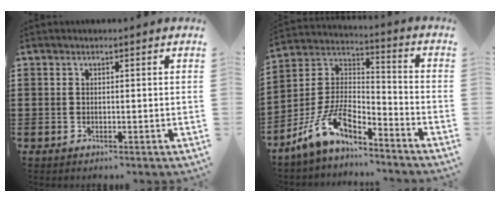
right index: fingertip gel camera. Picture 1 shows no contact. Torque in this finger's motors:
{"motor_torque": [1.75, 0.03, 0.46, 0.21]}